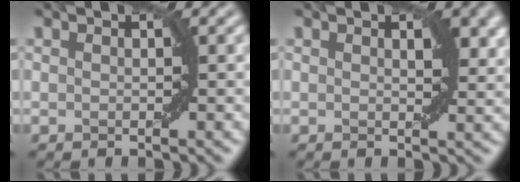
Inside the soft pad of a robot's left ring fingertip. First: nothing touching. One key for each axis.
{"total": 2.6, "fx": 1.1, "fy": 1.1, "fz": 2.1, "tx": -0.024, "ty": 0.000, "tz": 0.022}